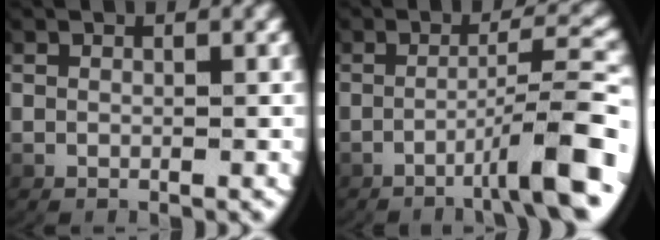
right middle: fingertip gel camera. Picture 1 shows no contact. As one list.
[{"total": 6.1, "force": [-2.5, 0.4, 5.6], "torque": [-0.081, 0.014, -0.039]}]